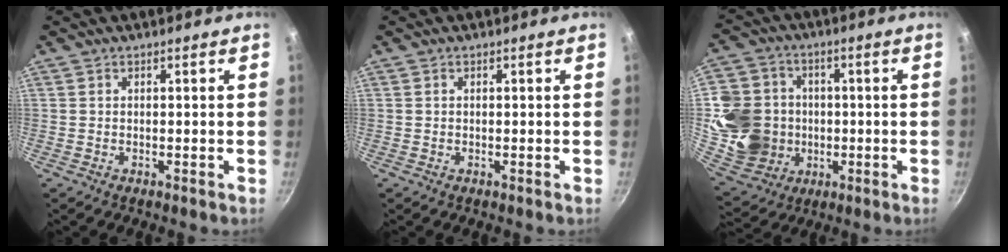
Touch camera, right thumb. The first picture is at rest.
{"total": 0.0}
{"total": 16.0, "force": [-0.9, 14.4, 6.8], "torque": [-0.105, 0.017, -0.008]}